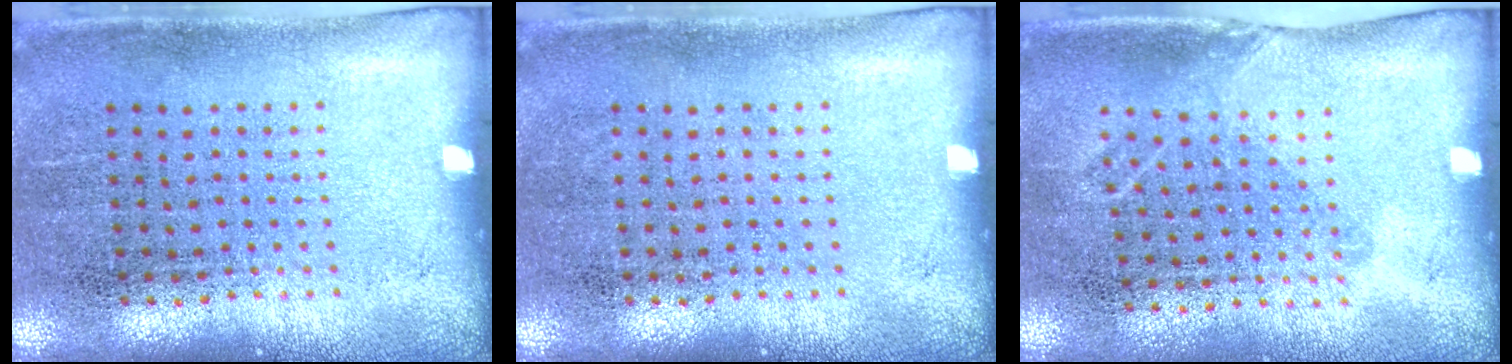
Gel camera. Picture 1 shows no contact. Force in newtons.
{"total": 0.0}
{"total": 1.0, "press": 0.7, "slide": 0.7}